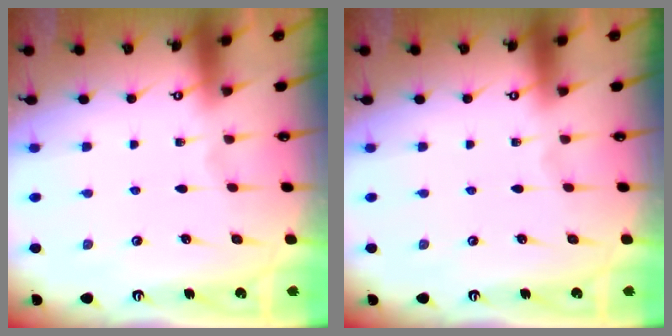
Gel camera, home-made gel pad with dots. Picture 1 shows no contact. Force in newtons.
{"total": 0.0}